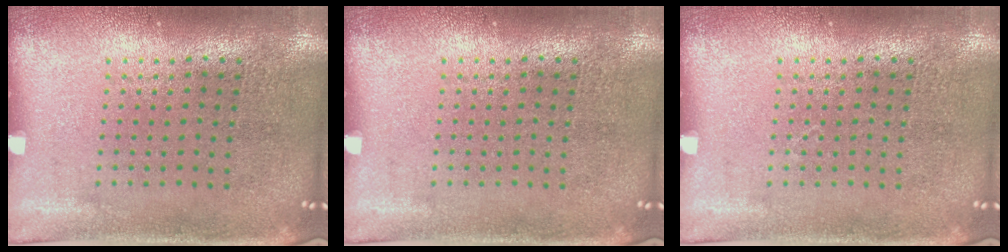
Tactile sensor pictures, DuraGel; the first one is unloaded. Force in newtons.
{"total": 0.0}
{"total": 0.0}